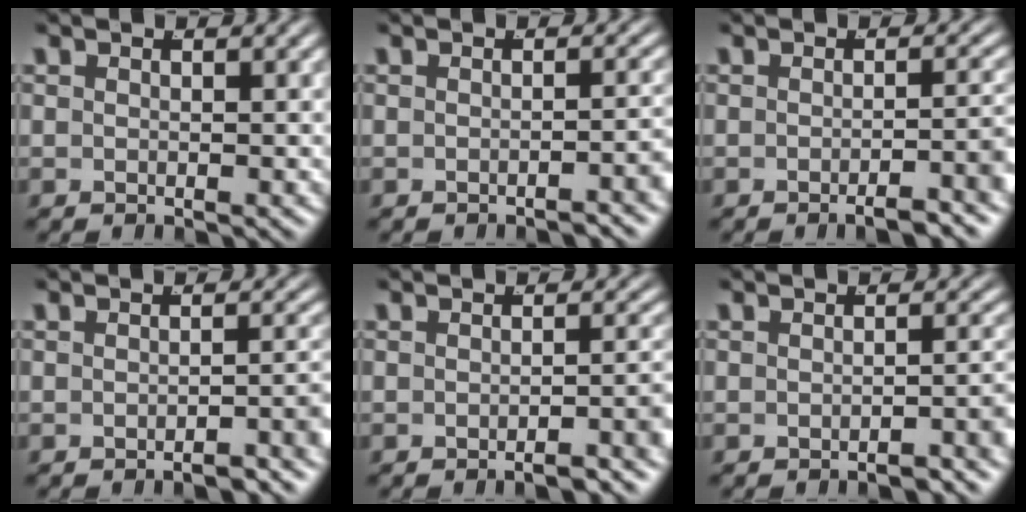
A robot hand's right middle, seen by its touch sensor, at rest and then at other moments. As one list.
[{"total": 1.8, "force": [-1.5, -0.1, 1.0], "torque": [-0.010, 0.005, -0.025]}, {"total": 3.5, "force": [-2.5, 0.4, 2.5], "torque": [-0.018, 0.006, -0.041]}, {"total": 2.6, "force": [-2.1, 0.2, 1.5], "torque": [-0.012, 0.003, -0.033]}, {"total": 2.8, "force": [-2.1, 0.1, 1.8], "torque": [-0.013, 0.006, -0.034]}, {"total": 2.3, "force": [-2.0, 0.1, 1.3], "torque": [-0.011, 0.003, -0.031]}]